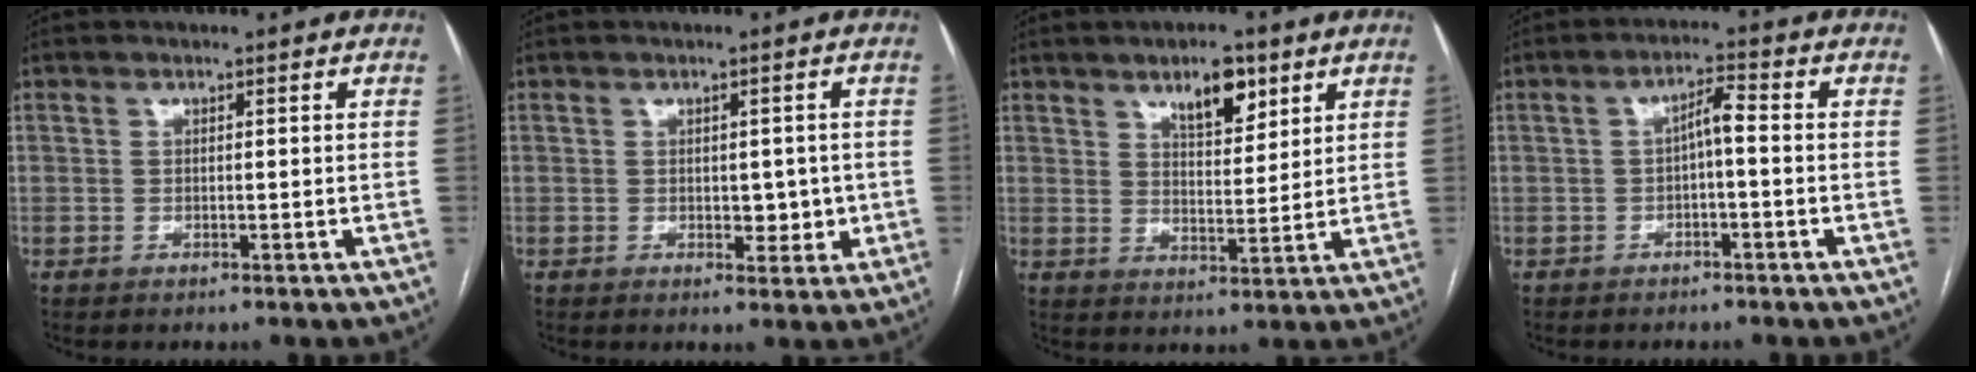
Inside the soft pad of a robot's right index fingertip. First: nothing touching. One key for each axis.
{"total": 3.7, "fx": -0.2, "fy": 2.2, "fz": 2.9, "tx": -0.031, "ty": 0.004, "tz": 0.005}
{"total": 6.9, "fx": 4.3, "fy": 2.6, "fz": 4.8, "tx": -0.078, "ty": 0.000, "tz": 0.070}
{"total": 3.3, "fx": -0.4, "fy": 0.6, "fz": 3.2, "tx": -0.056, "ty": 0.015, "tz": -0.005}